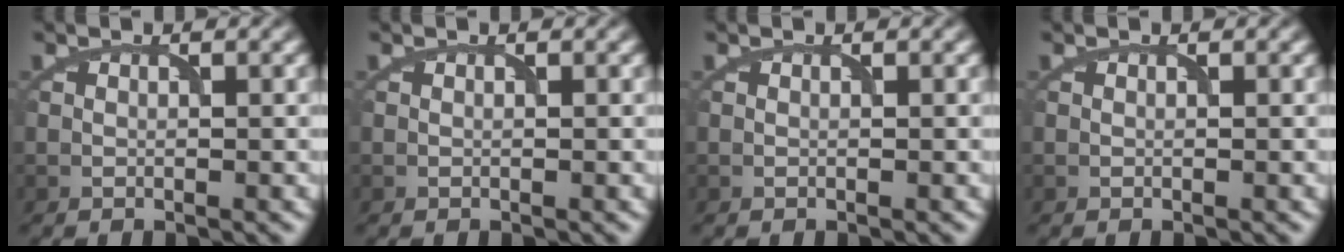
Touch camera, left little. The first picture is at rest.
{"total": 0.0}
{"total": 0.0}
{"total": 0.0}